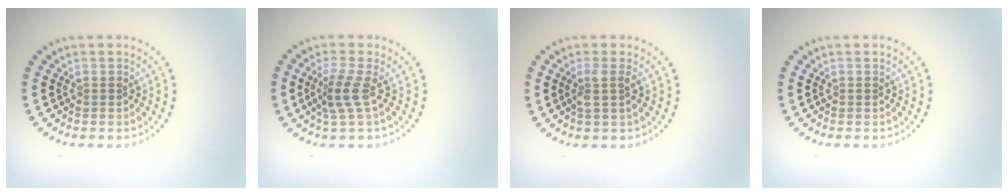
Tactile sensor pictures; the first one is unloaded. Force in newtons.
{"total": 2.3, "press": 1.8, "slide": 1.5}
{"total": 1.6, "press": 1.3, "slide": 1.0}
{"total": 0.0}